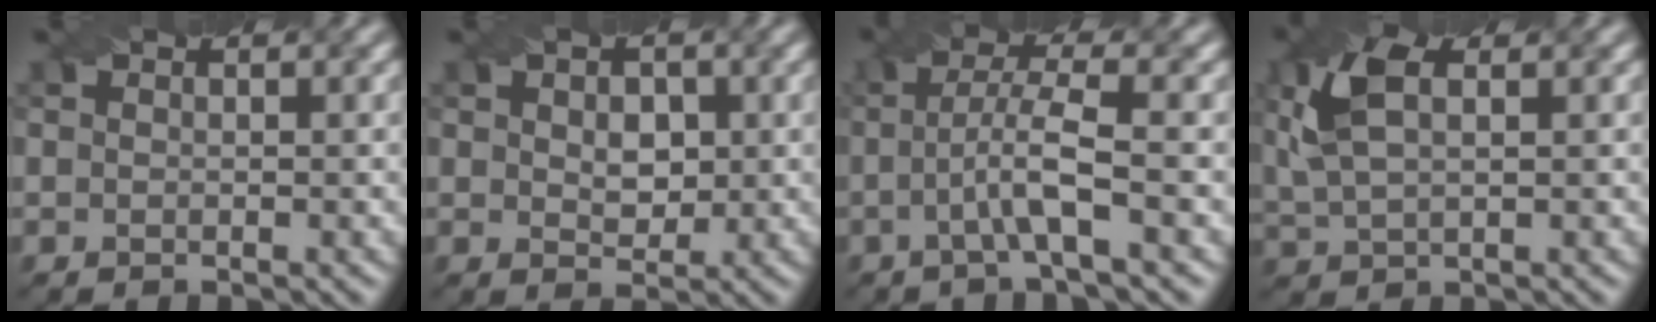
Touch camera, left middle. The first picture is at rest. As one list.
[{"total": 2.9, "force": [0.4, 2.0, 2.1], "torque": [-0.032, 0.000, 0.007]}, {"total": 4.1, "force": [-0.8, 0.5, 4.0], "torque": [-0.075, 0.007, -0.020]}, {"total": 5.6, "force": [1.9, 2.8, 4.4], "torque": [-0.112, 0.012, 0.037]}]